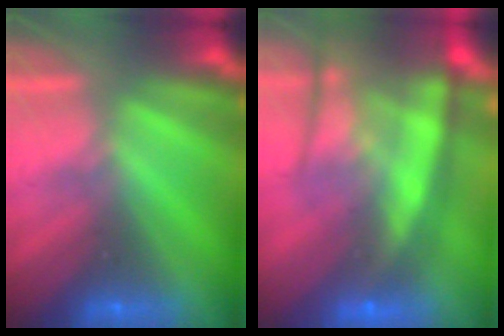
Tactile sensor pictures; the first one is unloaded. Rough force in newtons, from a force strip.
{"total": 5.6}